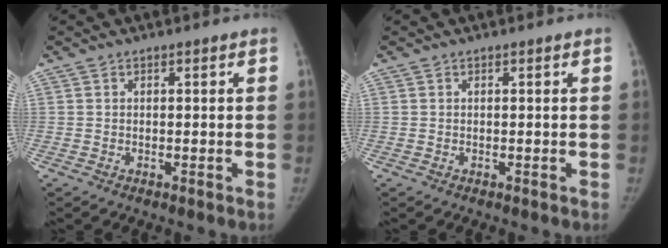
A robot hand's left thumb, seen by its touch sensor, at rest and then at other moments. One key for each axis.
{"total": 0.0}